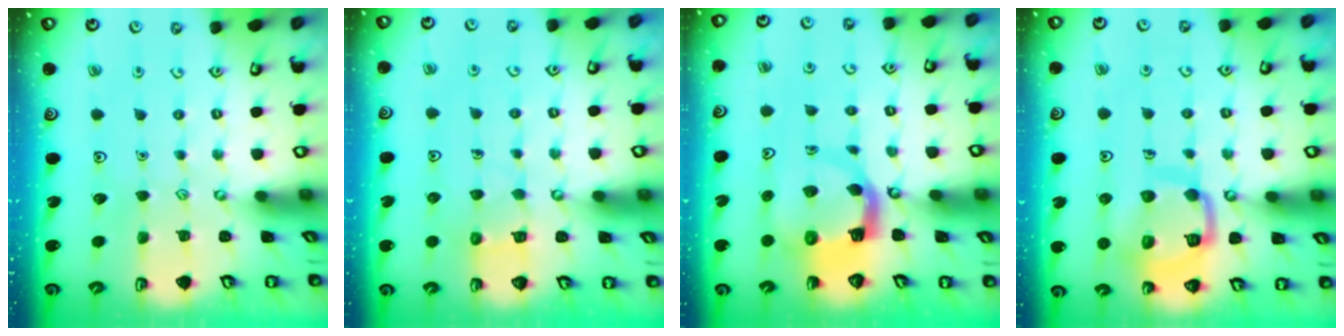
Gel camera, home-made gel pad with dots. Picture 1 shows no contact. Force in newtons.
{"total": 5.8, "press": 5.7, "slide": 0.5}
{"total": 7.9, "press": 7.9, "slide": 1.1}
{"total": 14.0, "press": 13.9, "slide": 1.7}